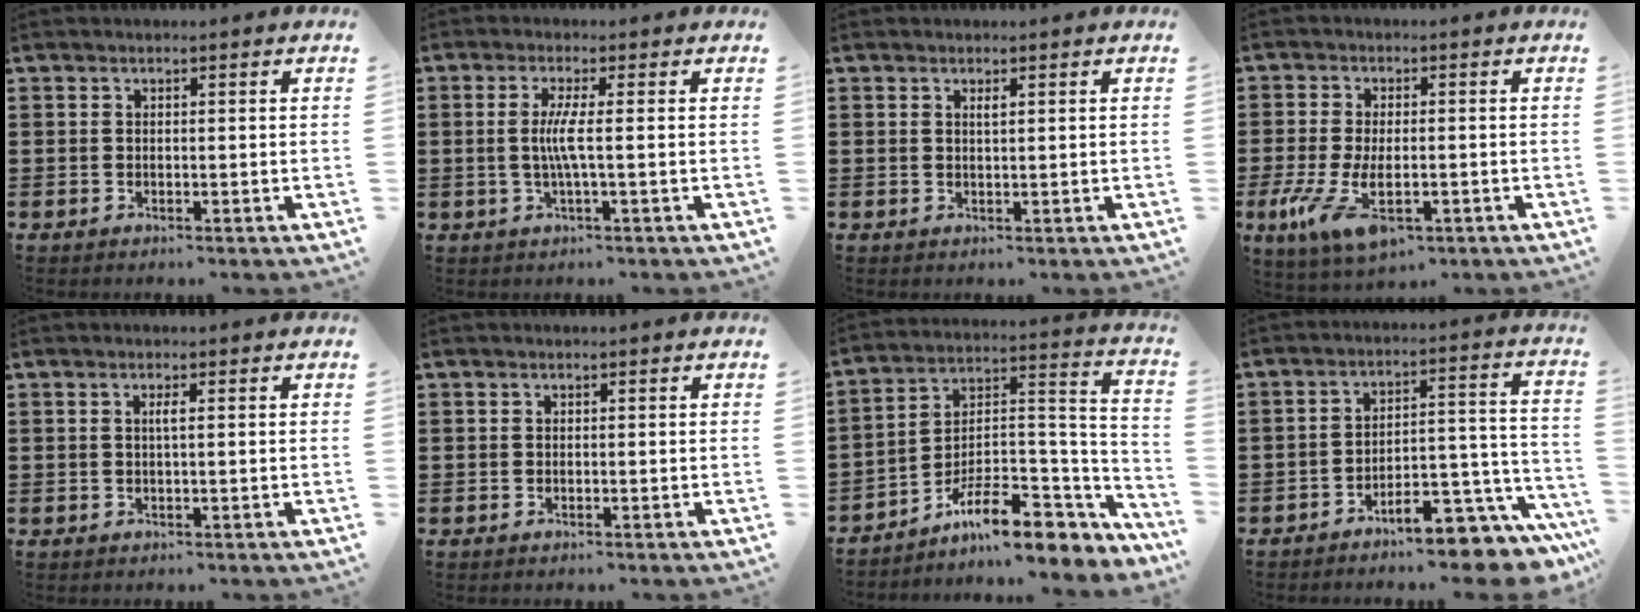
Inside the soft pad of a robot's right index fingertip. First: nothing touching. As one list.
[{"total": 3.9, "force": [-0.2, -0.3, 3.9], "torque": [-0.078, -0.010, -0.009]}, {"total": 0.7, "force": [0.3, 0.0, 0.6], "torque": [-0.012, -0.002, 0.006]}, {"total": 8.1, "force": [-2.7, 3.1, 6.9], "torque": [-0.156, -0.017, -0.048]}, {"total": 1.2, "force": [0.2, -0.1, 1.1], "torque": [-0.022, -0.002, 0.001]}, {"total": 0.0}, {"total": 11.0, "force": [-7.4, 4.3, 6.9], "torque": [-0.113, 0.017, -0.130]}, {"total": 8.7, "force": [-7.9, 1.2, 3.6], "torque": [-0.045, 0.013, -0.149]}]